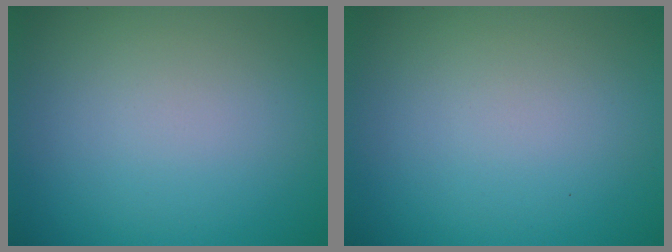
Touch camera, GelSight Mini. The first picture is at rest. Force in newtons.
{"total": 0.0}